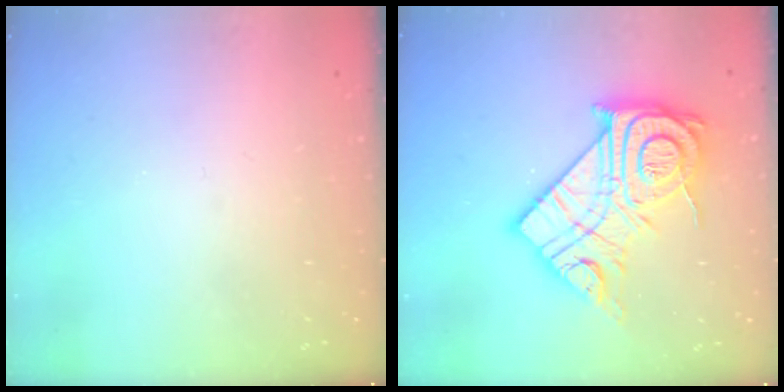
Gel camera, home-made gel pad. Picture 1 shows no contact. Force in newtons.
{"total": 24.5, "press": 24.4, "slide": 2.2}